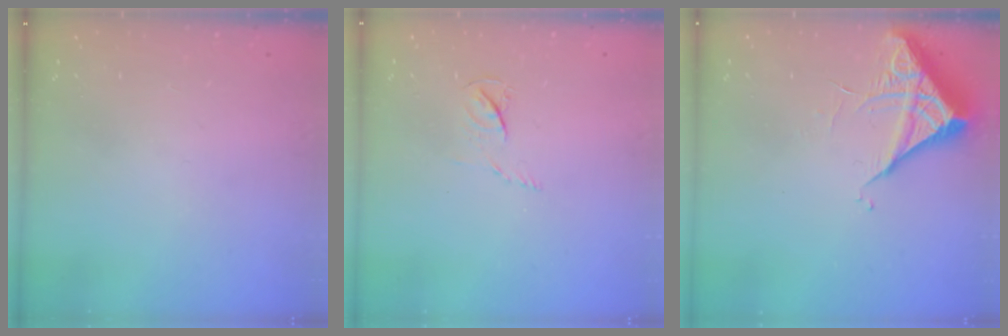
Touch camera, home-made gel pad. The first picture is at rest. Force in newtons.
{"total": 4.4, "press": 4.4, "slide": 0.6}
{"total": 5.8, "press": 5.8, "slide": 0.2}